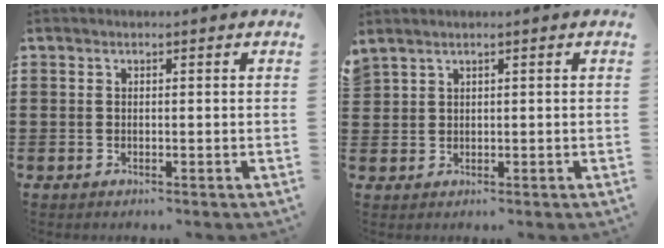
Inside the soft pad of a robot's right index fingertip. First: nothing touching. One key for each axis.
{"total": 1.0, "fx": 0.9, "fy": 0.3, "fz": 0.2, "tx": -0.007, "ty": 0.000, "tz": 0.018}